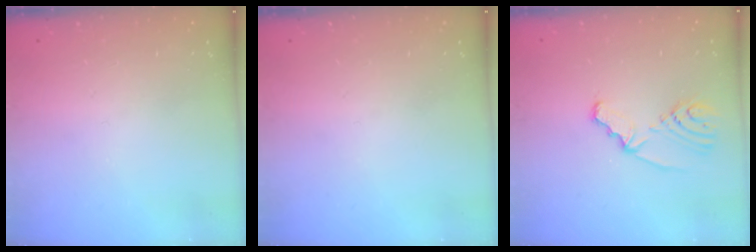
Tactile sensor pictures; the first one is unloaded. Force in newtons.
{"total": 0.0}
{"total": 6.8, "press": 5.7, "slide": 3.7}